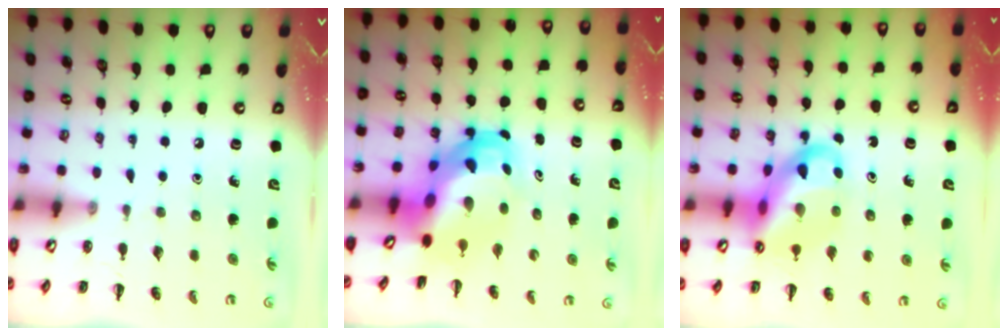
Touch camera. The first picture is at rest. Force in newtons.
{"total": 7.0, "press": 6.7, "slide": 2.1}
{"total": 14.5, "press": 14.0, "slide": 3.7}